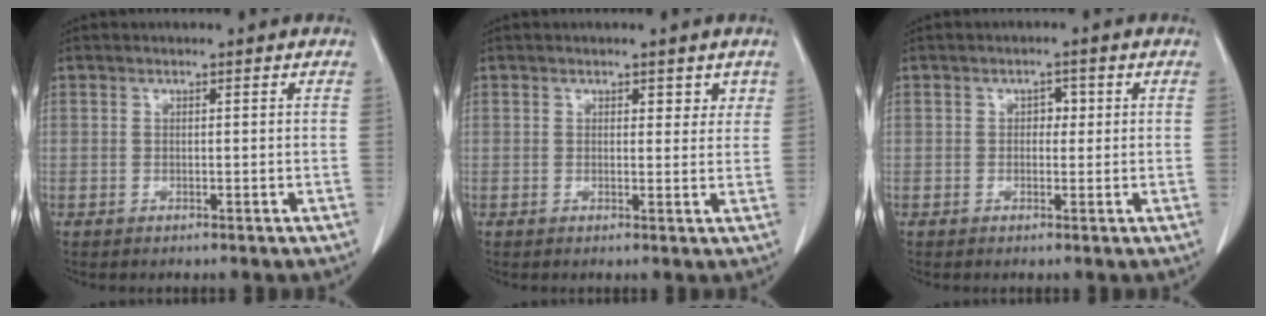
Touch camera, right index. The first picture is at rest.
{"total": 2.6, "force": [1.7, 1.5, 1.2], "torque": [-0.007, -0.003, 0.023]}
{"total": 1.9, "force": [0.4, 1.3, 1.3], "torque": [-0.012, 0.005, 0.005]}